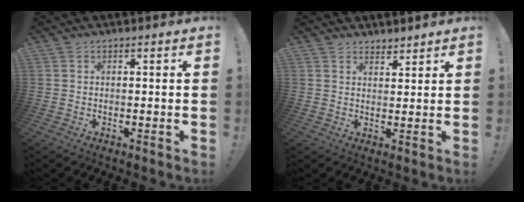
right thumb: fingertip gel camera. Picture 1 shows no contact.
{"total": 3.1, "force": [3.0, 1.0, 0.2], "torque": [0.012, -0.026, 0.053]}